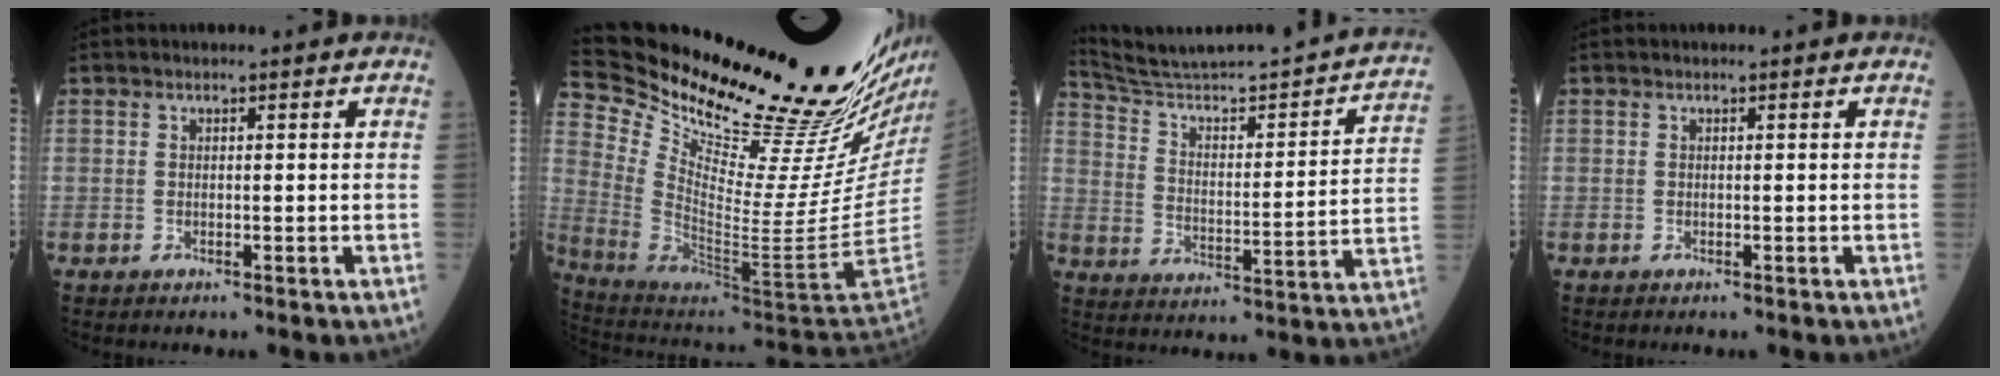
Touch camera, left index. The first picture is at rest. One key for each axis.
{"total": 31.1, "fx": 25.7, "fy": -1.2, "fz": 17.5, "tx": -0.283, "ty": -0.126, "tz": 0.393}
{"total": 26.4, "fx": 23.6, "fy": 1.9, "fz": 11.5, "tx": -0.177, "ty": -0.036, "tz": 0.333}
{"total": 0.0}